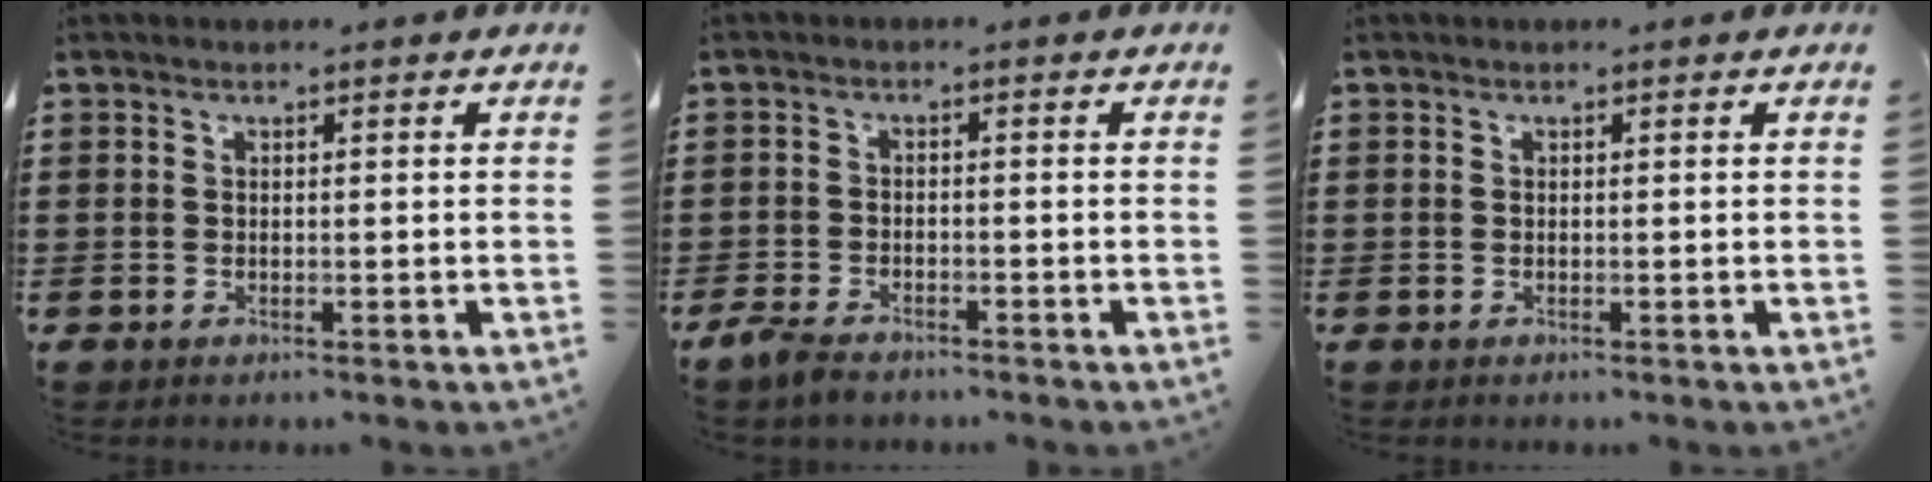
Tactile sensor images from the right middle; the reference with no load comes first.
{"total": 2.5, "force": [-2.2, 0.9, 0.9], "torque": [-0.034, 0.000, -0.049]}
{"total": 0.0}